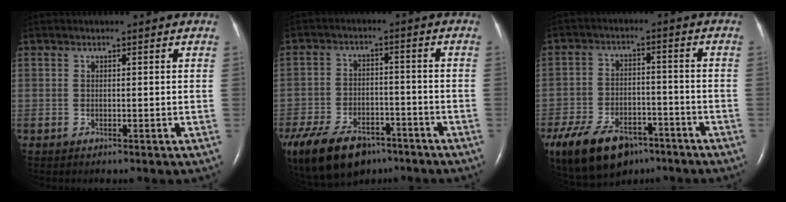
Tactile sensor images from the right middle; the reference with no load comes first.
{"total": 19.7, "force": [-13.0, 10.9, 10.0], "torque": [-0.275, -0.031, -0.204]}
{"total": 15.9, "force": [-10.4, 8.5, 8.5], "torque": [-0.195, -0.013, -0.169]}